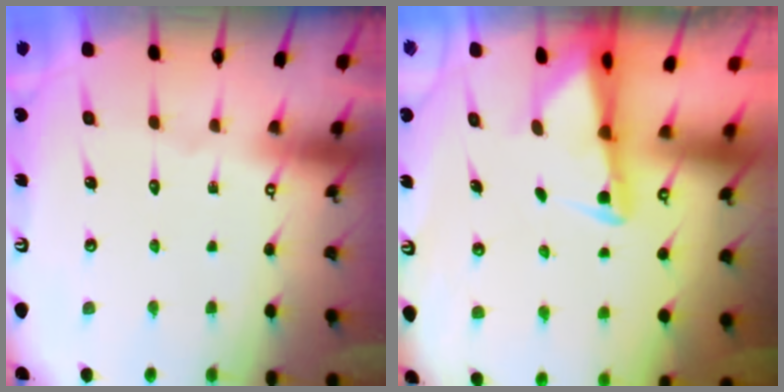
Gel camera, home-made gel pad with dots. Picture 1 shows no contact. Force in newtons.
{"total": 2.4, "press": 2.4, "slide": 0.5}